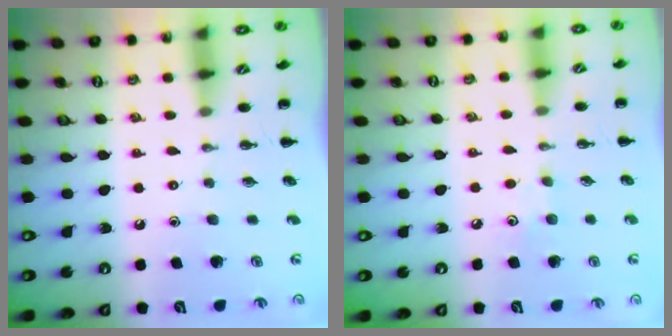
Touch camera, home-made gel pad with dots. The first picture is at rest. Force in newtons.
{"total": 3.9, "press": 3.8, "slide": 1.0}